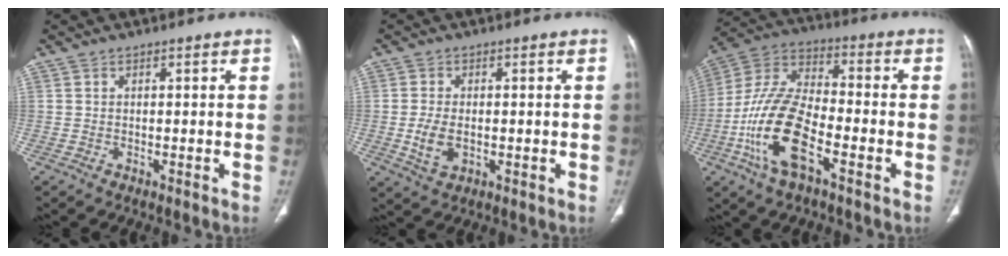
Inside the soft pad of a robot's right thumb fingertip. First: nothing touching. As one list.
[{"total": 5.2, "force": [-0.6, 3.2, 4.0], "torque": [-0.081, -0.004, -0.006]}, {"total": 17.3, "force": [-6.1, 7.3, 14.5], "torque": [-0.295, 0.027, -0.118]}]